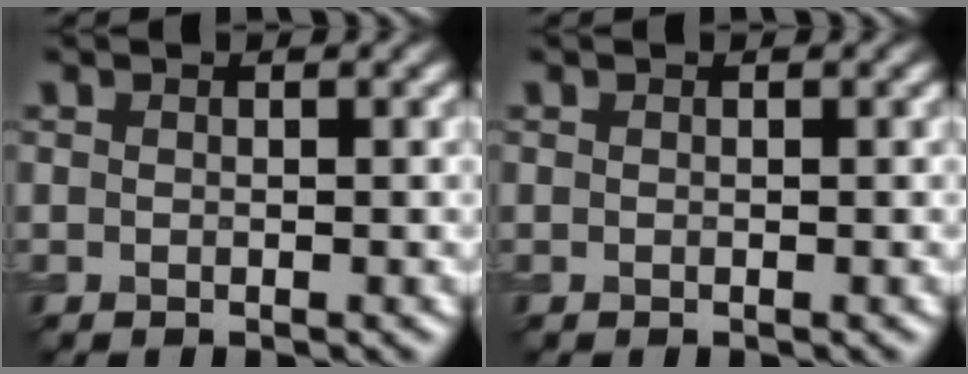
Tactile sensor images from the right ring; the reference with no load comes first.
{"total": 0.0}